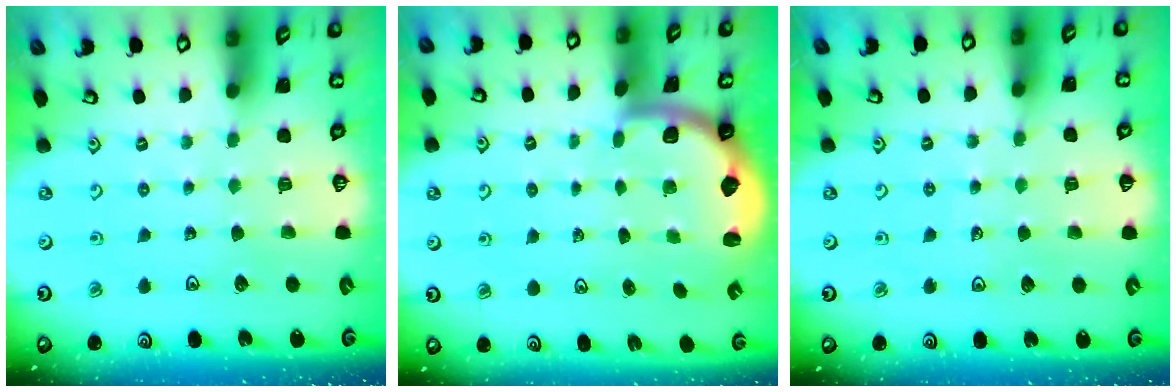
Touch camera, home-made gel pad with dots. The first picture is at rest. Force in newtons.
{"total": 1.9, "press": 1.8, "slide": 0.5}
{"total": 4.9, "press": 4.8, "slide": 0.7}